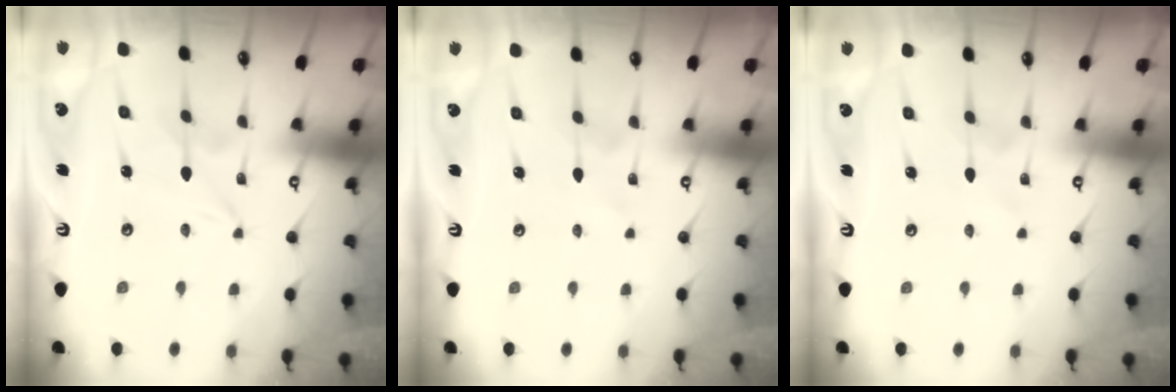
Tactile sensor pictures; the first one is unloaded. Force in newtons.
{"total": 1.2, "press": 1.2, "slide": 0.2}
{"total": 1.2, "press": 1.2, "slide": 0.2}